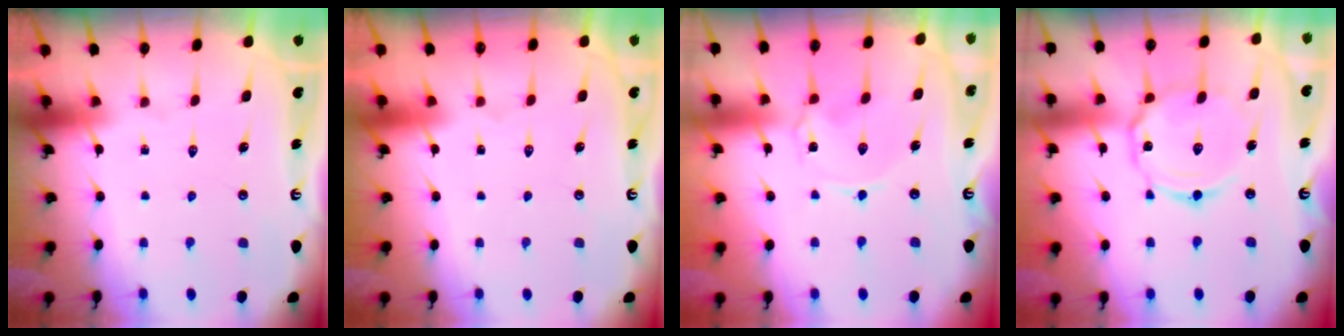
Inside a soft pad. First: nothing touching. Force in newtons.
{"total": 1.6, "press": 1.6, "slide": 0.1}
{"total": 0.6, "press": 0.5, "slide": 0.2}
{"total": 9.4, "press": 9.4, "slide": 0.6}